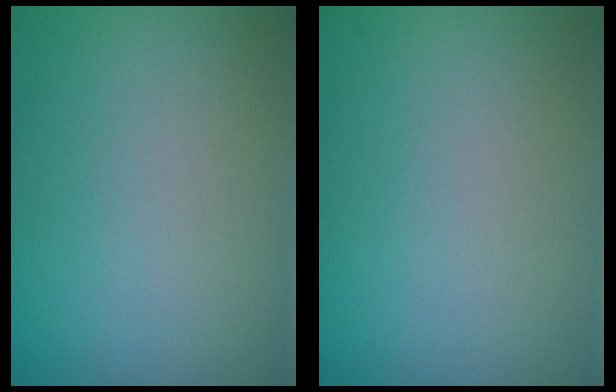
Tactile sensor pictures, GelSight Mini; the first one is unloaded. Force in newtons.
{"total": 0.0}